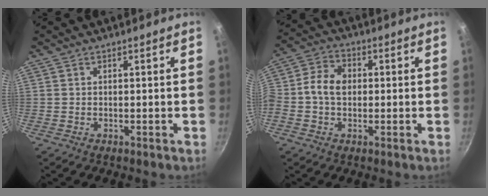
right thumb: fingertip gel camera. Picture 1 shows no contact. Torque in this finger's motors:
{"motor_torque": [1.94, 1.94, 0.38, -0.33, 0.75]}